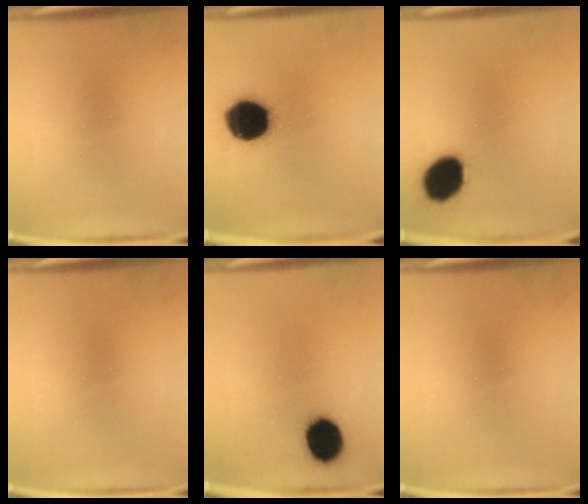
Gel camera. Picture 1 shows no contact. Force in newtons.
{"total": 19.1}
{"total": 14.1}
{"total": 0.0}
{"total": 11.5}
{"total": 0.0}